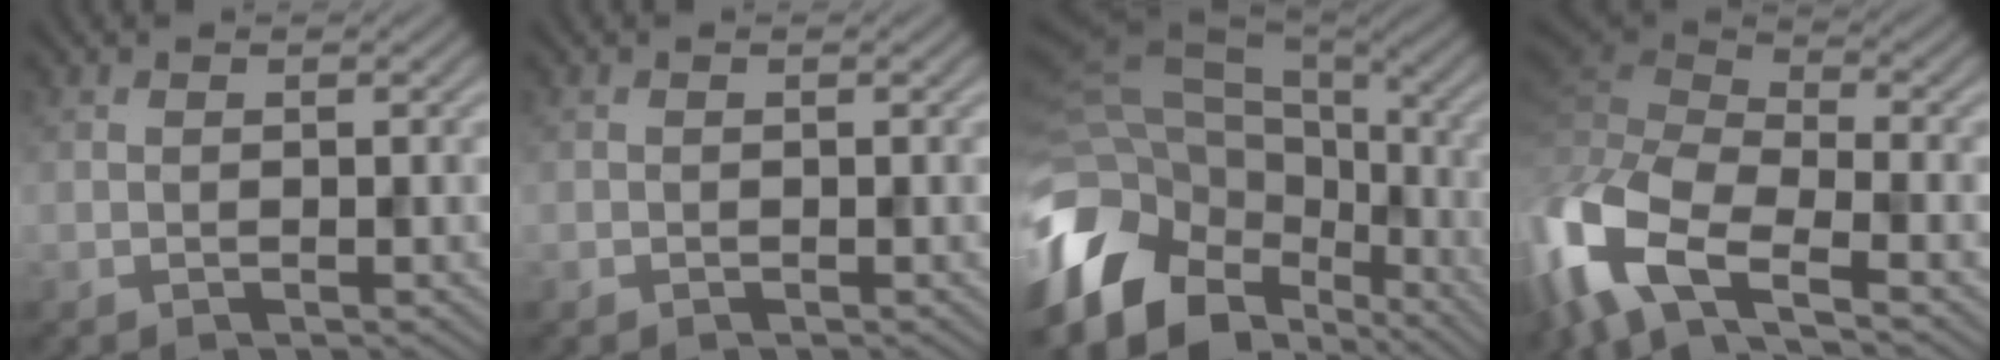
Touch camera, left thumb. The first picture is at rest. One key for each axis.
{"total": 0.0}
{"total": 16.4, "fx": -6.8, "fy": 10.7, "fz": 10.4, "tx": -0.261, "ty": -0.021, "tz": -0.114}
{"total": 13.6, "fx": -5.9, "fy": 6.1, "fz": 10.6, "tx": -0.274, "ty": -0.009, "tz": -0.118}